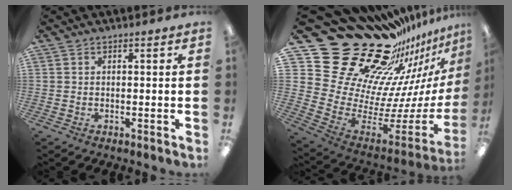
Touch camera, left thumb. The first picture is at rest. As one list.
[{"total": 31.2, "force": [22.9, 16.6, 13.2], "torque": [-0.151, -0.228, 0.478]}]